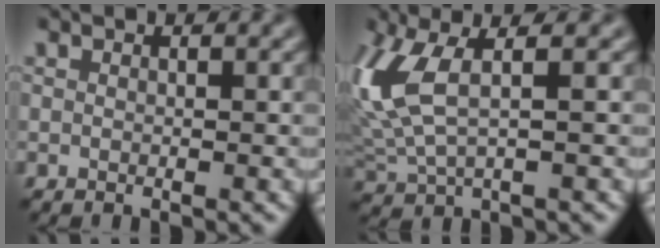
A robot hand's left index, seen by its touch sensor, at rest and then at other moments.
{"total": 6.7, "force": [1.6, 2.6, 5.9], "torque": [-0.158, 0.007, 0.037]}